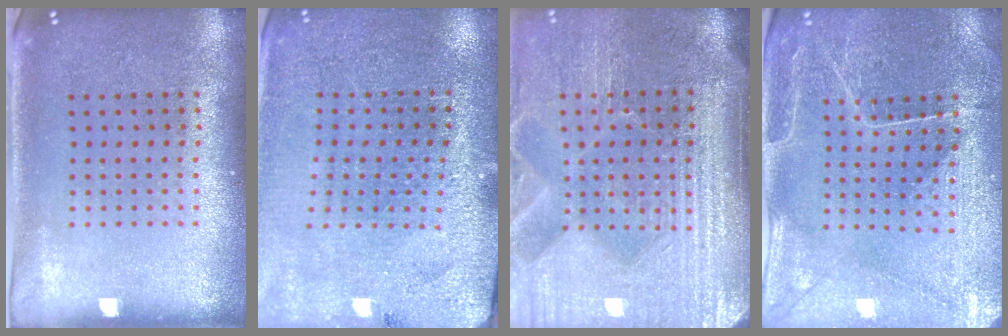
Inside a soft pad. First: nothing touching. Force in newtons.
{"total": 2.8, "press": 2.8, "slide": 0.1}
{"total": 4.6, "press": 4.1, "slide": 2.2}
{"total": 1.1, "press": 1.0, "slide": 0.4}